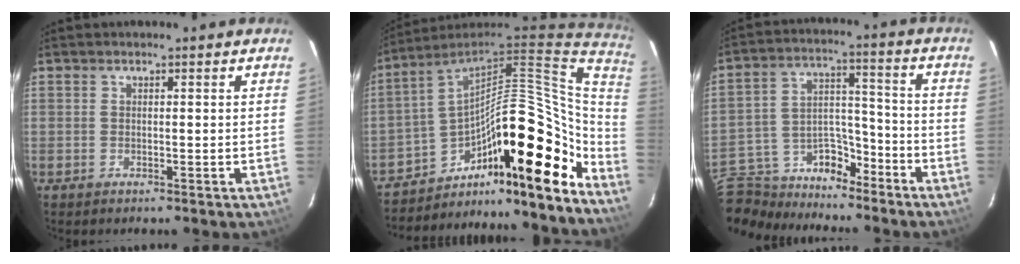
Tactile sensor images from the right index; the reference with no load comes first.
{"total": 27.2, "force": [-12.7, 10.4, 21.7], "torque": [-0.329, -0.008, -0.202]}
{"total": 16.2, "force": [-11.8, 9.1, 6.5], "torque": [-0.164, 0.034, -0.189]}